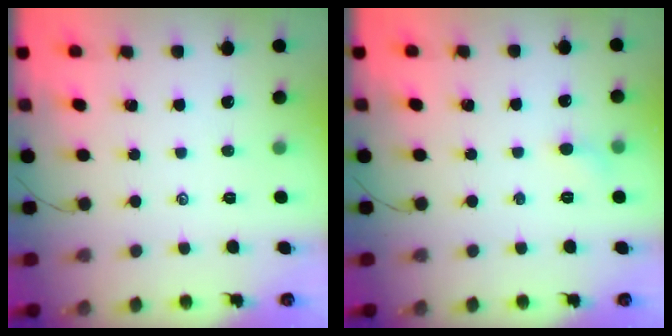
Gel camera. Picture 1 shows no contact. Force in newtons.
{"total": 3.8, "press": 3.6, "slide": 1.3}